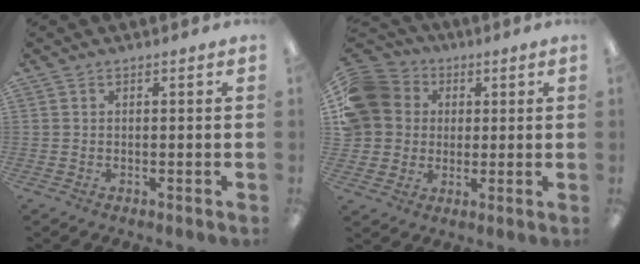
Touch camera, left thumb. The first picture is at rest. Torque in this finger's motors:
{"motor_torque": [0.54, 2.11, -0.01, 0.31, 0.09]}